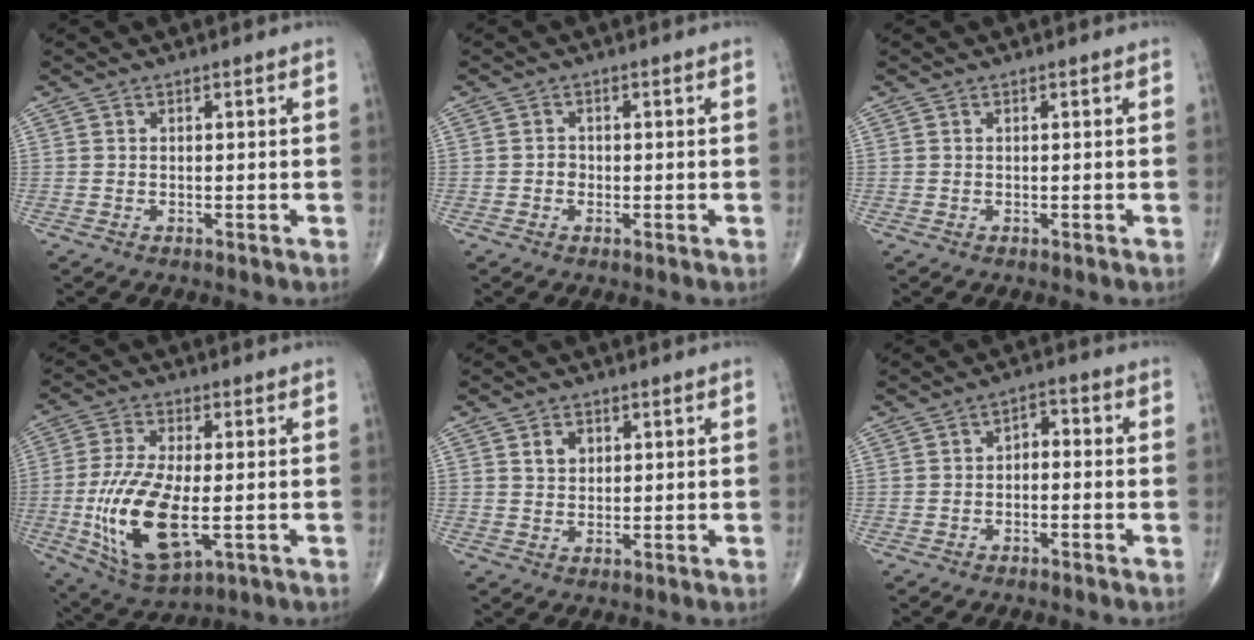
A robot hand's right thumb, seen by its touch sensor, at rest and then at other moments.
{"total": 1.3, "force": [-0.3, 1.1, 0.6], "torque": [-0.002, 0.004, -0.007]}
{"total": 0.0}
{"total": 16.0, "force": [-2.9, 6.9, 14.2], "torque": [-0.284, -0.013, -0.040]}
{"total": 3.2, "force": [1.3, 2.4, 1.7], "torque": [-0.015, -0.006, 0.022]}
{"total": 3.1, "force": [-0.8, 2.0, 2.2], "torque": [-0.020, 0.028, -0.023]}